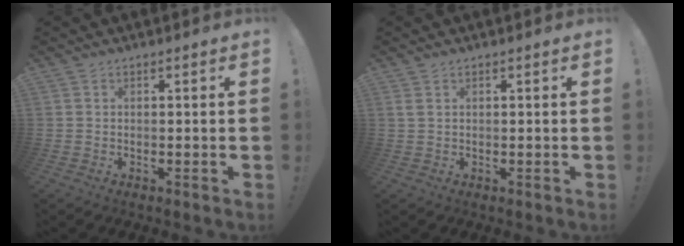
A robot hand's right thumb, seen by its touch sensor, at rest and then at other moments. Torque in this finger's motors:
{"motor_torque": [0.10, -0.28, -0.21, 0.01, 0.06]}